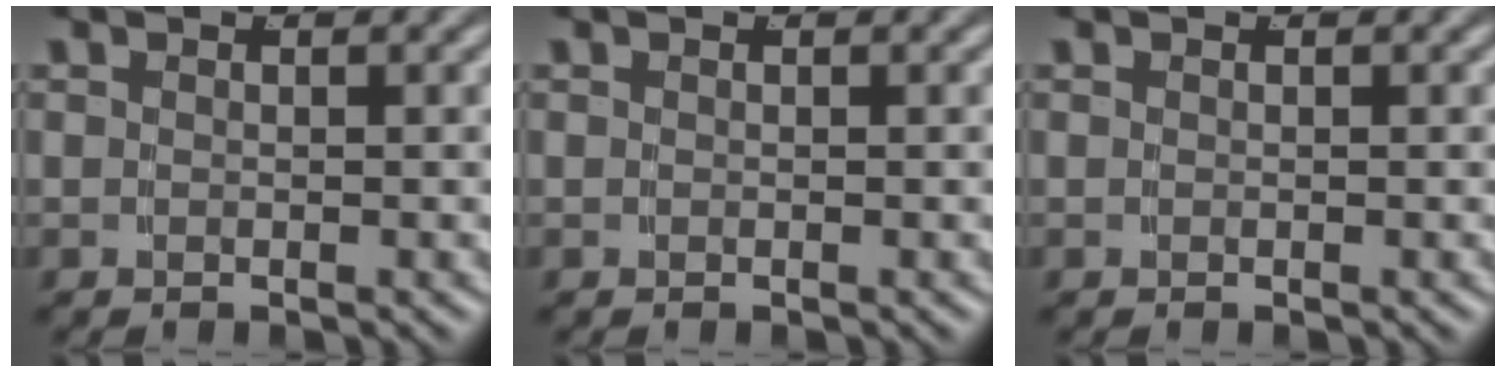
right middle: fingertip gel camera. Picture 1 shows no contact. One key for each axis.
{"total": 0.0}
{"total": 0.0}